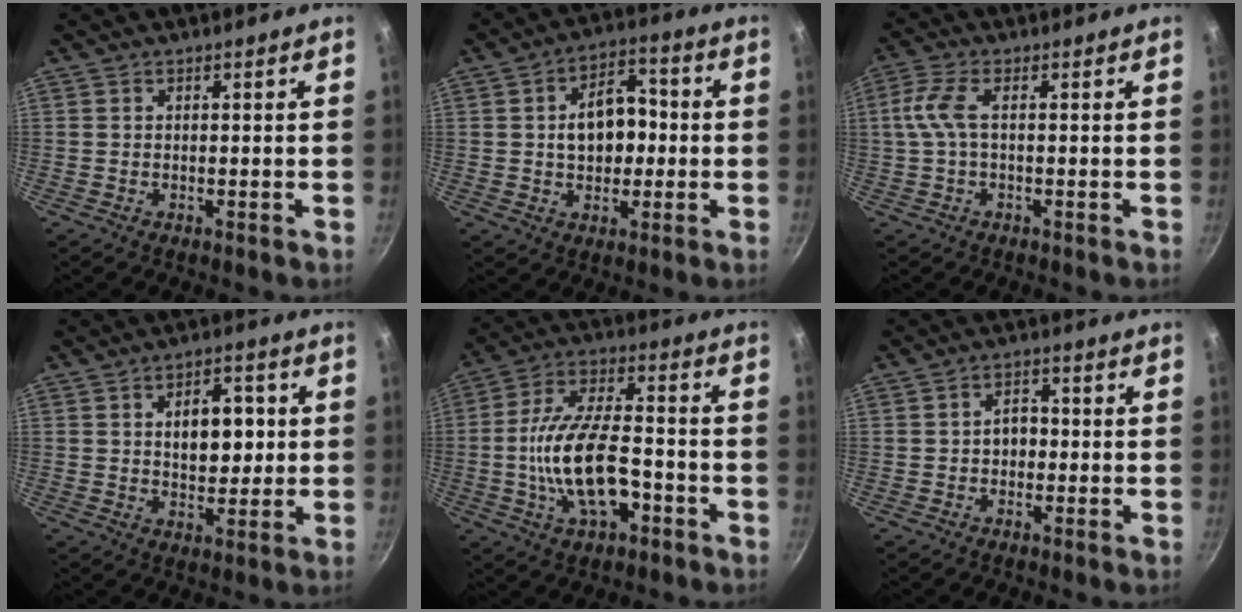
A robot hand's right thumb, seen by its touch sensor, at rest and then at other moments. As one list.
[{"total": 10.8, "force": [0.0, 7.5, 7.9], "torque": [-0.082, 0.021, -0.005]}, {"total": 5.2, "force": [-0.1, 1.9, 4.8], "torque": [-0.122, 0.013, -0.006]}, {"total": 9.3, "force": [1.4, 5.5, 7.3], "torque": [-0.071, -0.001, 0.021]}, {"total": 16.5, "force": [-4.6, 8.0, 13.6], "torque": [-0.237, 0.037, -0.084]}, {"total": 3.7, "force": [-0.4, 2.8, 2.4], "torque": [-0.015, 0.012, -0.009]}]